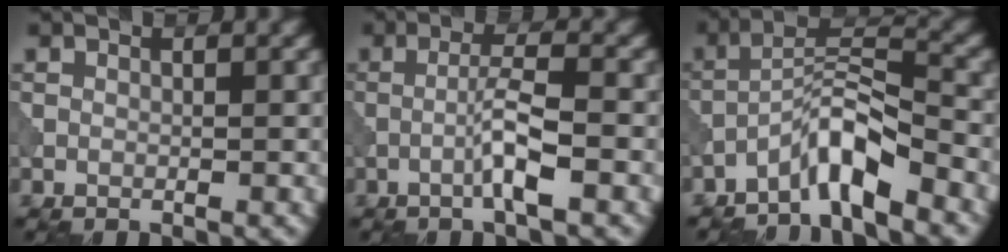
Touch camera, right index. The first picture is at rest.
{"total": 3.5, "force": [-1.1, 0.1, 3.3], "torque": [-0.062, 0.011, -0.027]}
{"total": 5.2, "force": [-3.8, 0.9, 3.5], "torque": [-0.062, 0.013, -0.079]}